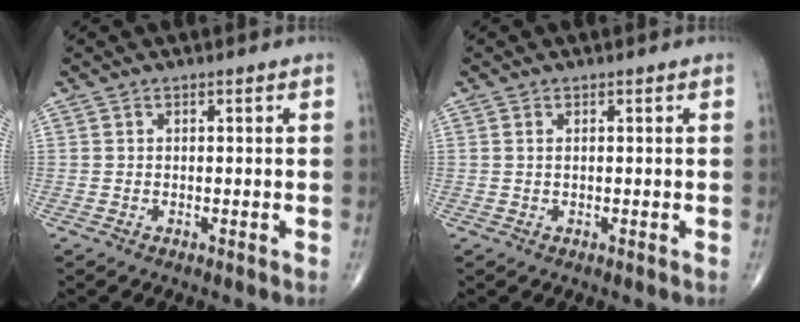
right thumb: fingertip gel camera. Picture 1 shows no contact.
{"total": 0.6, "force": [0.2, 0.3, 0.5], "torque": [-0.014, 0.004, 0.005]}